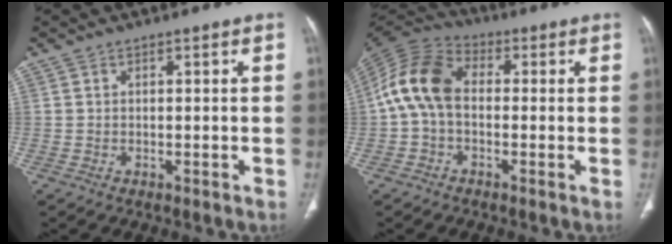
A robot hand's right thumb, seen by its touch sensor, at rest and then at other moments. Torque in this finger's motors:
{"motor_torque": [-0.47, 0.78, 0.52, -0.41, 0.14]}